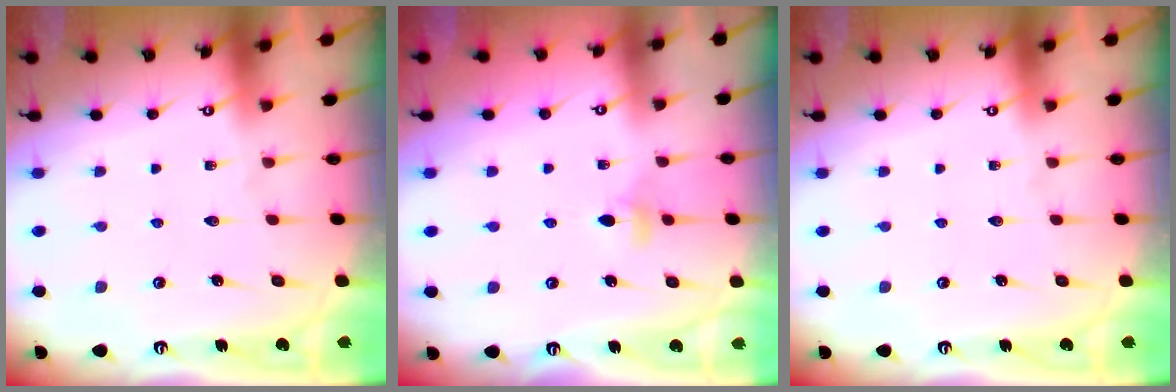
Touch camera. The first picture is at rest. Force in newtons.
{"total": 3.7, "press": 3.6, "slide": 0.8}
{"total": 0.0}